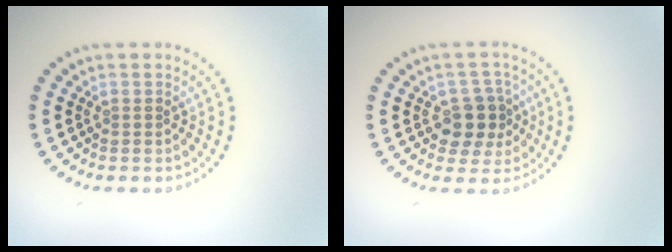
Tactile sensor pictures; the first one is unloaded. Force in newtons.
{"total": 3.6, "press": 3.4, "slide": 1.4}